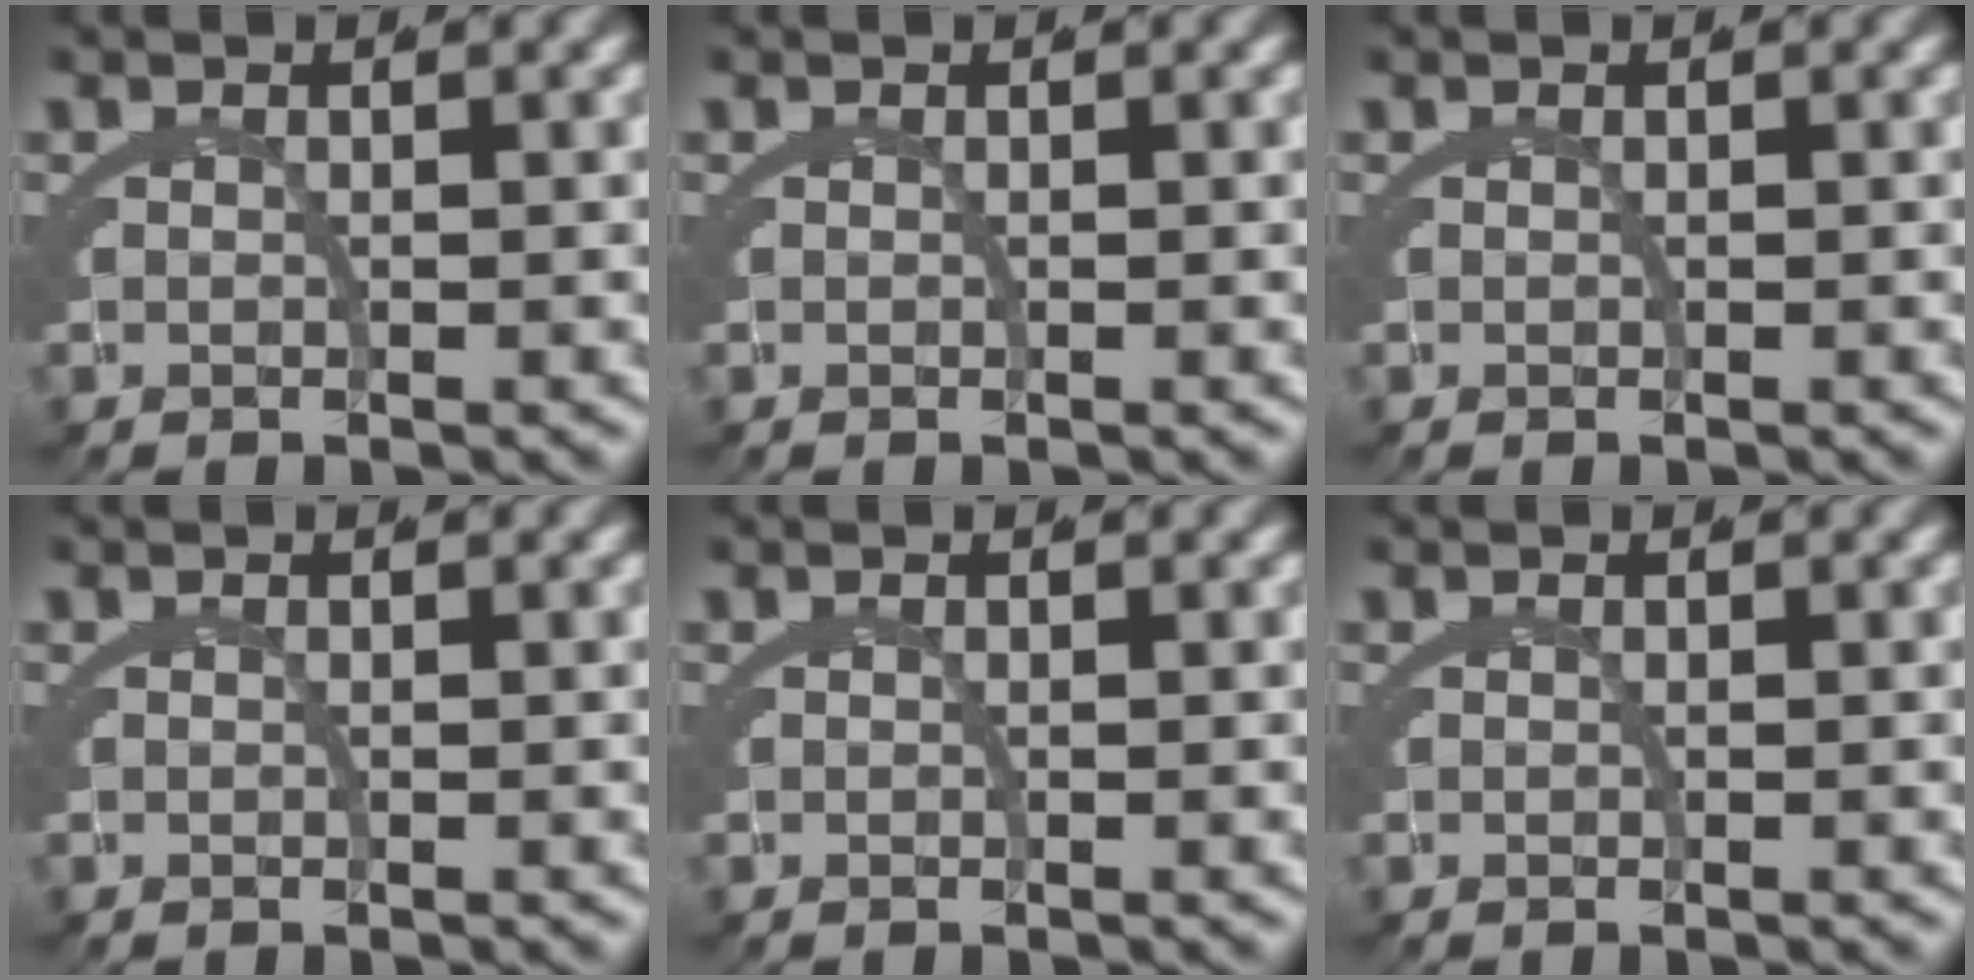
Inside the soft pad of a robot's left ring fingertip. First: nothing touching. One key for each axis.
{"total": 0.0}
{"total": 0.0}
{"total": 0.0}
{"total": 0.0}
{"total": 0.0}